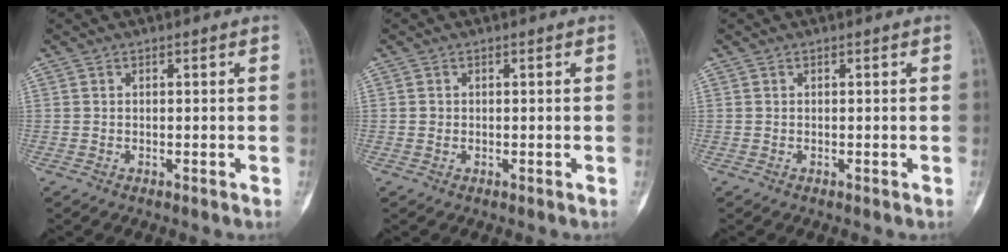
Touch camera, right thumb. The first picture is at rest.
{"total": 0.7, "force": [0.0, 0.6, 0.2], "torque": [0.000, 0.002, 0.000]}
{"total": 0.0}